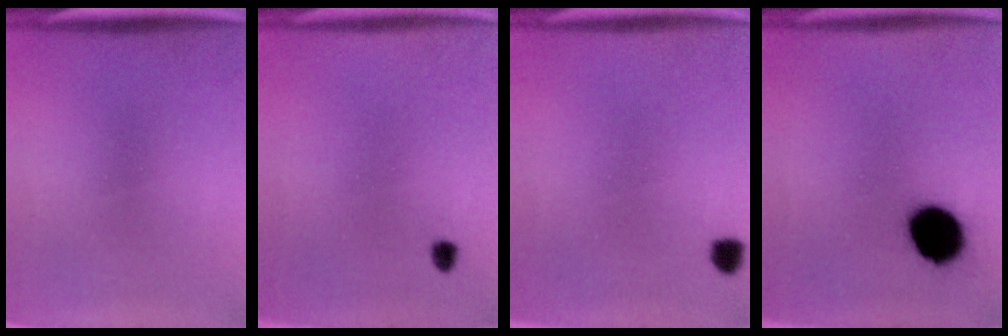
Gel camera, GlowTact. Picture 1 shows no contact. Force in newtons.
{"total": 1.2}
{"total": 2.0}
{"total": 11.7}